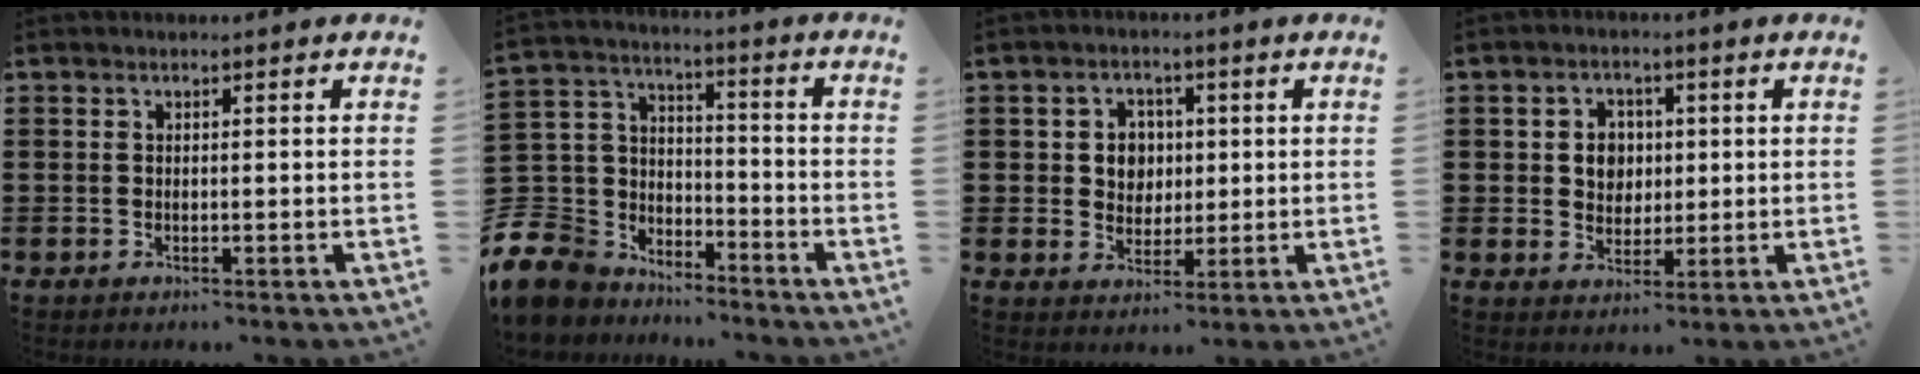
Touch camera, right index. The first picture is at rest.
{"total": 7.6, "force": [-5.0, 5.7, 0.7], "torque": [-0.082, -0.008, -0.105]}
{"total": 4.7, "force": [0.7, 4.3, 1.9], "torque": [-0.047, 0.012, 0.007]}
{"total": 4.4, "force": [0.6, 3.9, 1.9], "torque": [-0.053, 0.014, 0.008]}